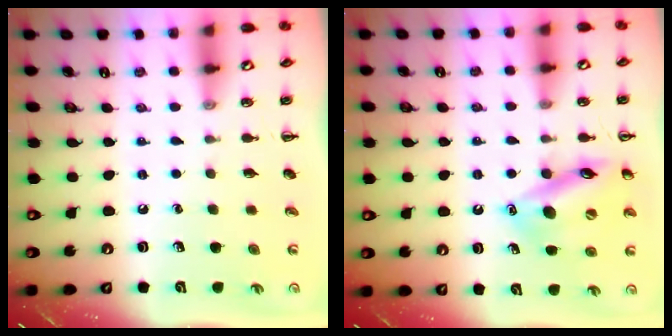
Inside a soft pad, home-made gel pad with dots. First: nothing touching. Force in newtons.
{"total": 15.0, "press": 14.7, "slide": 3.1}